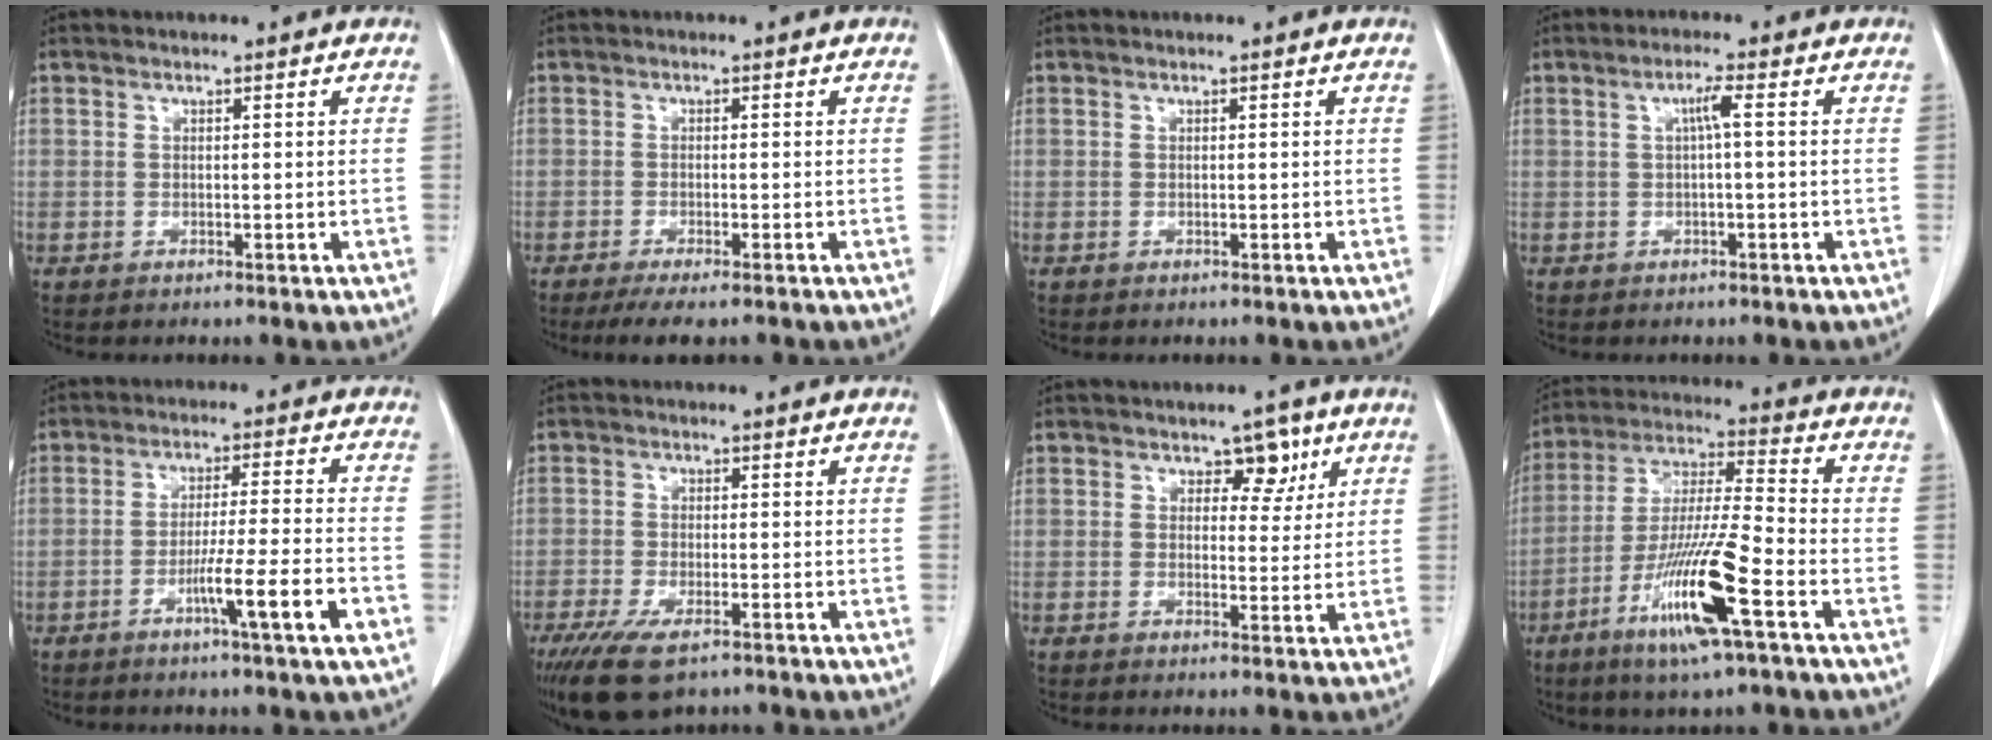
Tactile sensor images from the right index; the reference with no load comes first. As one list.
[{"total": 5.7, "force": [-4.7, 0.6, 3.3], "torque": [-0.044, -0.011, -0.071]}, {"total": 0.0}, {"total": 2.3, "force": [0.3, -0.2, 2.3], "torque": [-0.043, 0.004, 0.006]}, {"total": 9.1, "force": [-4.0, -0.9, 8.1], "torque": [-0.130, -0.013, -0.069]}, {"total": 8.8, "force": [-6.0, 2.7, 5.8], "torque": [-0.102, -0.020, -0.097]}, {"total": 3.9, "force": [2.0, 2.5, 2.1], "torque": [-0.018, 0.005, 0.028]}, {"total": 15.0, "force": [-6.9, 0.4, 13.3], "torque": [-0.266, -0.020, -0.127]}]